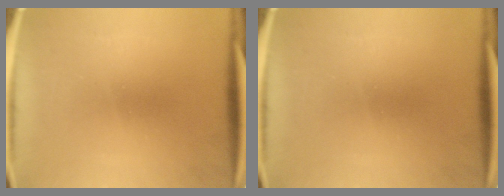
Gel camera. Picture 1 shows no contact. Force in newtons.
{"total": 0.0}